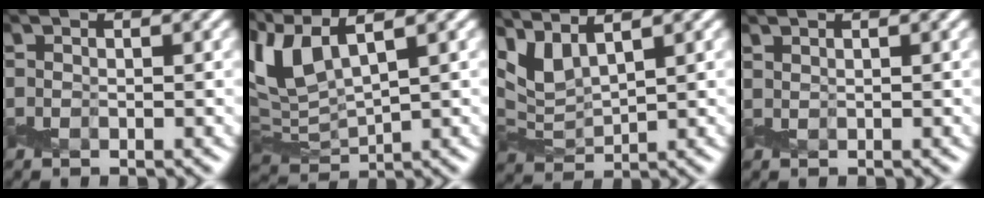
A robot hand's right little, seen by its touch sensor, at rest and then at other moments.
{"total": 5.2, "force": [2.9, 1.5, 4.0], "torque": [-0.105, 0.011, 0.059]}
{"total": 3.0, "force": [2.4, 0.7, 1.6], "torque": [-0.041, -0.008, 0.051]}
{"total": 0.7, "force": [0.7, -0.1, -0.1], "torque": [-0.002, 0.000, 0.017]}